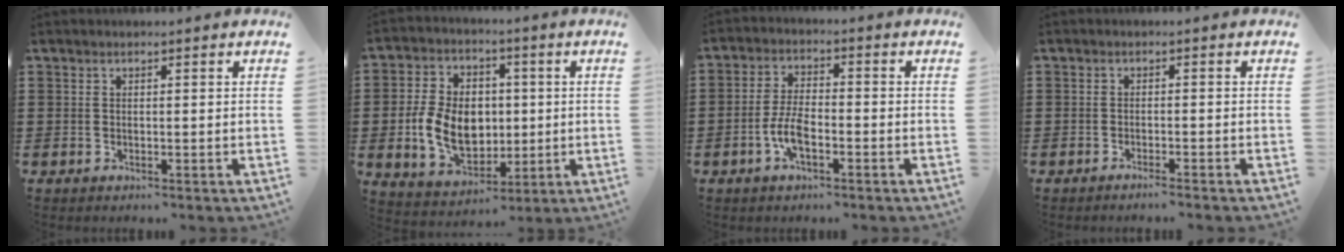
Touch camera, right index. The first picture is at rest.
{"total": 10.0, "force": [-0.7, 7.6, 6.5], "torque": [-0.141, 0.010, -0.016]}
{"total": 5.6, "force": [-2.3, 2.1, 4.7], "torque": [-0.115, -0.005, -0.050]}
{"total": 1.6, "force": [-1.5, -0.4, 0.3], "torque": [-0.006, -0.001, -0.029]}